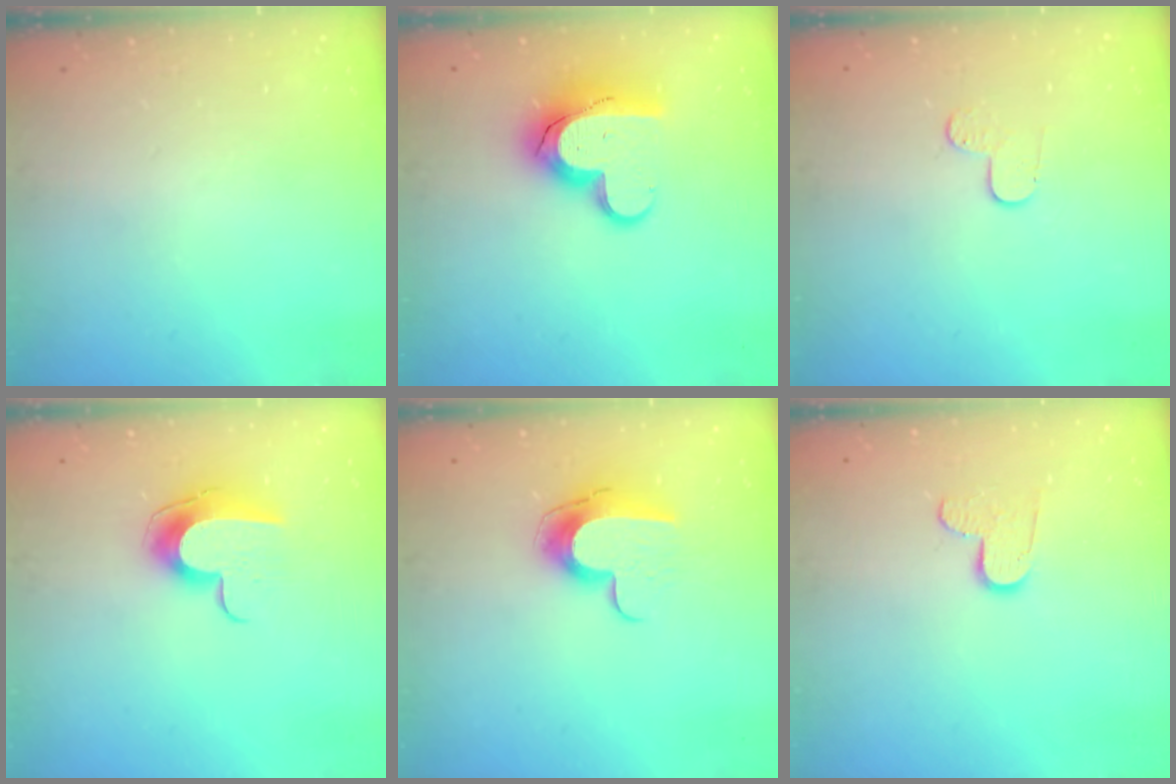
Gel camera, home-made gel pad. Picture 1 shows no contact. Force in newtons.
{"total": 14.1, "press": 14.0, "slide": 1.2}
{"total": 3.8, "press": 3.8, "slide": 0.3}
{"total": 10.2, "press": 10.2, "slide": 0.2}
{"total": 11.2, "press": 11.1, "slide": 0.7}
{"total": 7.0, "press": 7.0, "slide": 0.3}